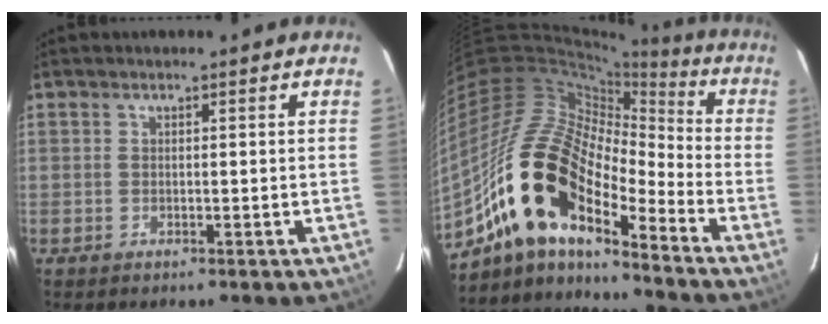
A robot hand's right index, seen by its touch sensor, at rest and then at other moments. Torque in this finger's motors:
{"motor_torque": [1.53, -0.53, 1.06, 0.21]}